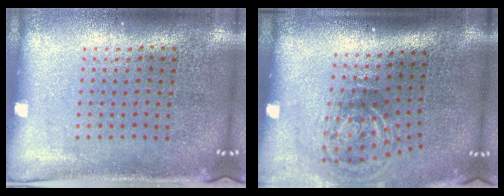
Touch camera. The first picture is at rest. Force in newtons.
{"total": 2.1, "press": 1.2, "slide": 1.7}